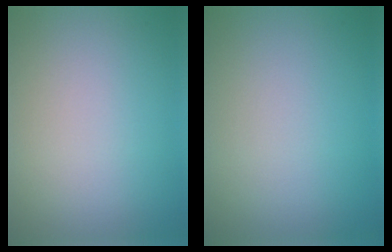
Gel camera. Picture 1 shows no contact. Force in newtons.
{"total": 0.0}